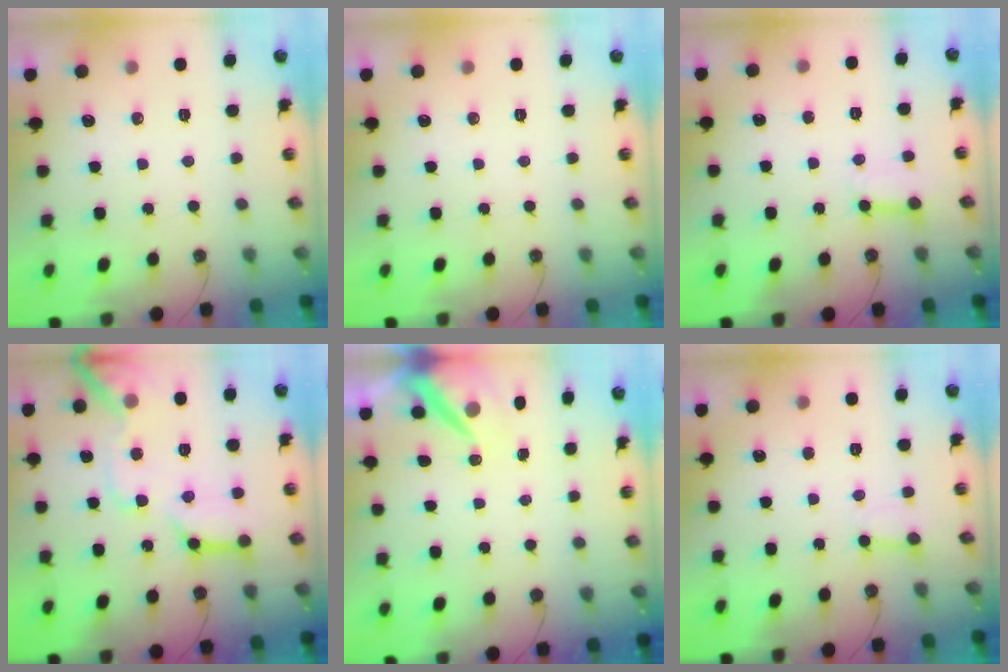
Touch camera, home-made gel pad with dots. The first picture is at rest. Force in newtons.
{"total": 0.0}
{"total": 6.2, "press": 6.2, "slide": 0.9}
{"total": 16.5, "press": 16.4, "slide": 1.9}
{"total": 6.1, "press": 6.1, "slide": 0.6}
{"total": 2.5, "press": 2.4, "slide": 0.4}